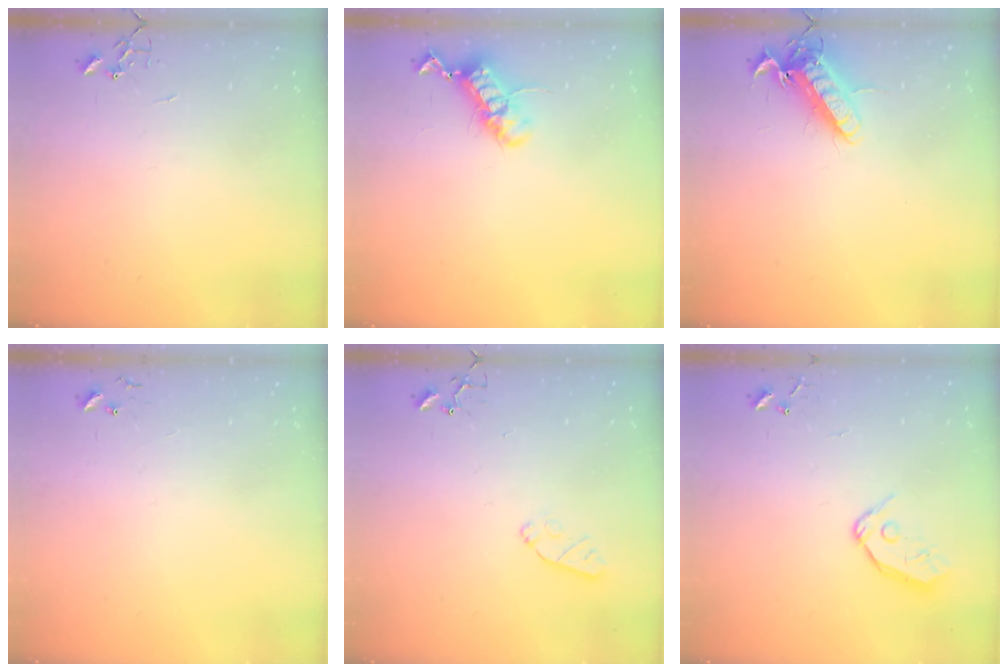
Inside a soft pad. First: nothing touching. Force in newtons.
{"total": 12.7, "press": 12.6, "slide": 1.1}
{"total": 12.9, "press": 12.8, "slide": 1.7}
{"total": 4.7, "press": 4.7, "slide": 0.4}
{"total": 6.2, "press": 6.2, "slide": 0.9}
{"total": 8.7, "press": 8.7, "slide": 1.0}